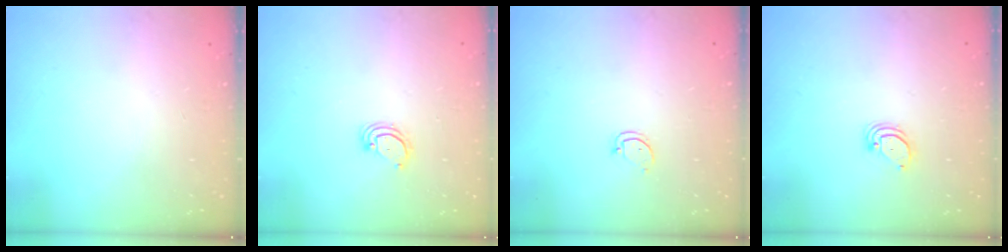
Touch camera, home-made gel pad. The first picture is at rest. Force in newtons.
{"total": 2.8, "press": 2.8, "slide": 0.2}
{"total": 2.5, "press": 2.5, "slide": 0.3}
{"total": 2.0, "press": 2.0, "slide": 0.1}